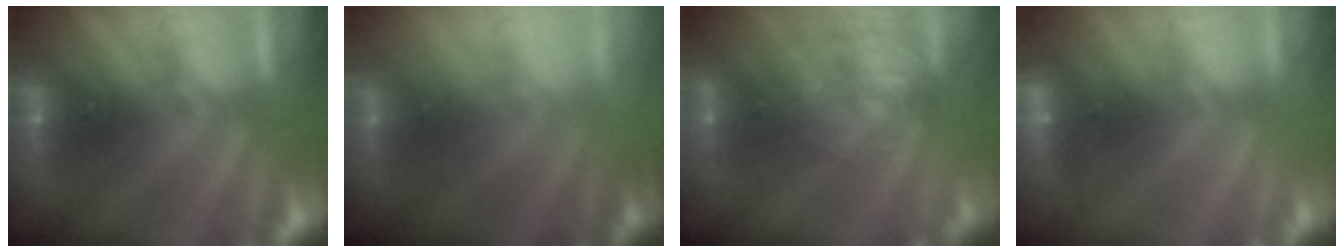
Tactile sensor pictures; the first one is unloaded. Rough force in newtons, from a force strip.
{"total": 2.5}
{"total": 6.9}
{"total": 2.3}